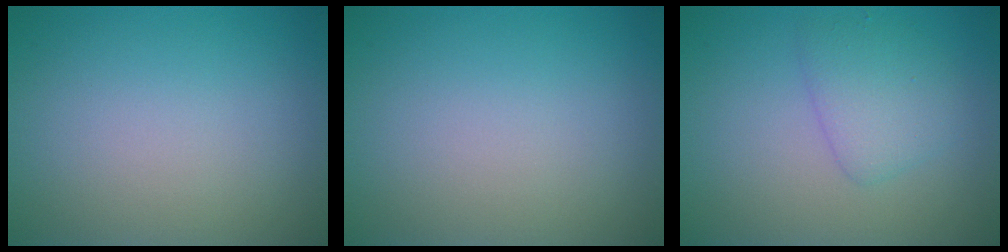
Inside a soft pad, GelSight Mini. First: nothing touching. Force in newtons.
{"total": 0.0}
{"total": 2.6, "press": 2.6, "slide": 0.1}